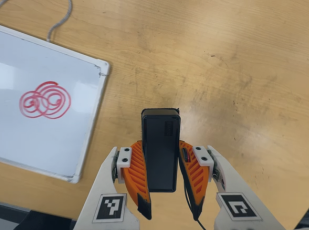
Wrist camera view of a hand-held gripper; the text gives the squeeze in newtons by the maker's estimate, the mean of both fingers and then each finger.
{"total": 6.4, "left": 4.7, "right": 8.1}